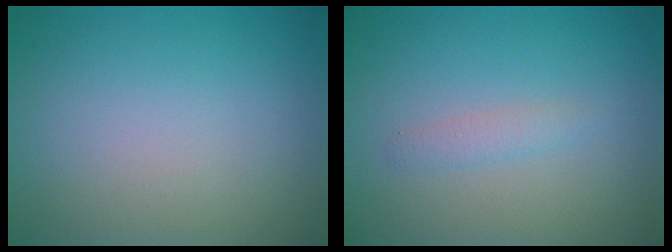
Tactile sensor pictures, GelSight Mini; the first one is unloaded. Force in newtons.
{"total": 1.1, "press": 1.1, "slide": 0.0}